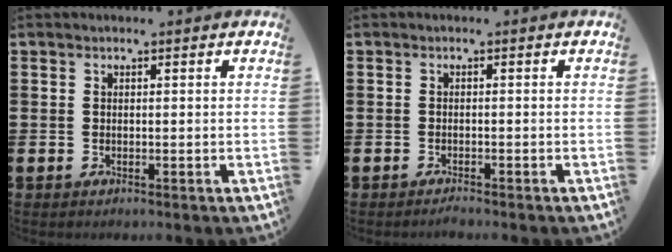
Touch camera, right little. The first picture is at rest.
{"total": 0.7, "force": [-0.6, 0.0, 0.3], "torque": [-0.006, -0.003, -0.012]}